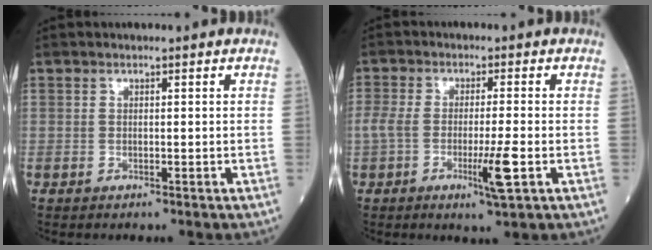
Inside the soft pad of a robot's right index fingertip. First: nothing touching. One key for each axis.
{"total": 6.9, "fx": -2.2, "fy": 0.6, "fz": 6.4, "tx": -0.126, "ty": -0.004, "tz": -0.039}